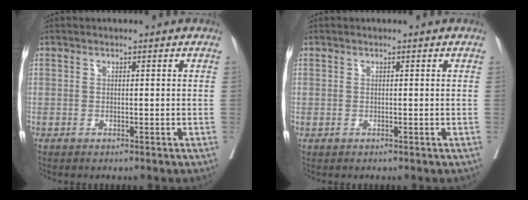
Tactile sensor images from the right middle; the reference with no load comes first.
{"total": 0.0}